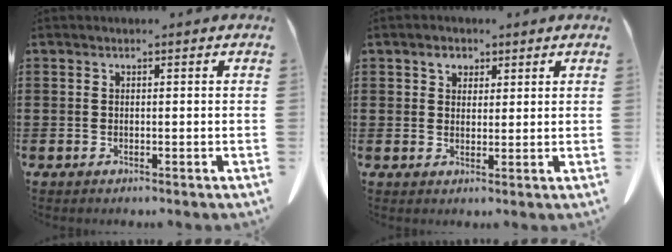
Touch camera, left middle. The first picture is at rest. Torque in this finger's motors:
{"motor_torque": [0.08, -0.03, 0.02, 0.00]}